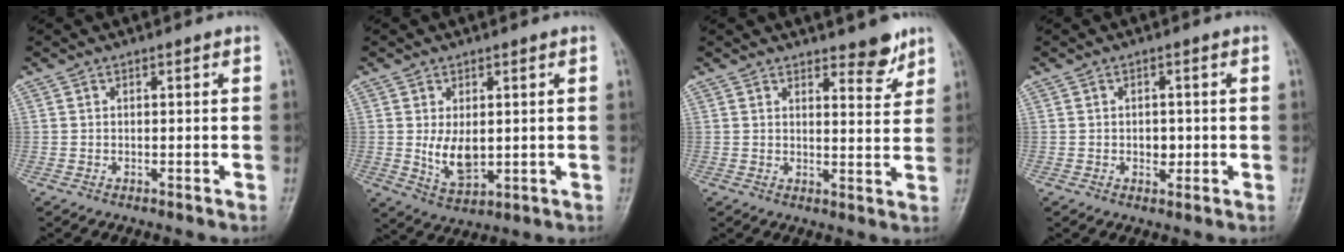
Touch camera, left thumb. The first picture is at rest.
{"total": 6.5, "force": [0.4, 3.9, 5.2], "torque": [-0.080, -0.017, 0.018]}
{"total": 5.0, "force": [3.9, 1.7, 2.7], "torque": [-0.016, -0.032, 0.053]}
{"total": 2.8, "force": [-0.3, 2.1, 1.8], "torque": [-0.011, 0.002, -0.003]}